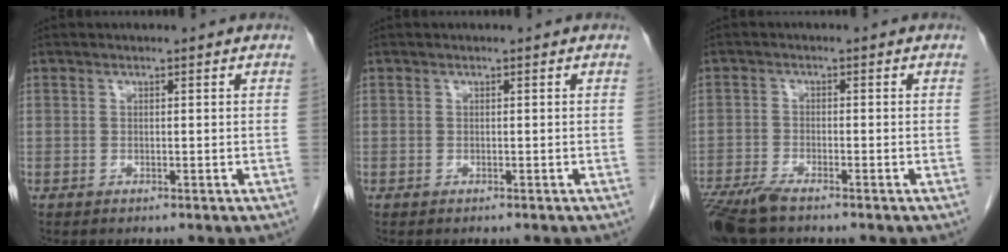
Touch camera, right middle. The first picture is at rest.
{"total": 0.8, "force": [-0.8, 0.2, 0.3], "torque": [-0.006, -0.002, -0.012]}
{"total": 6.3, "force": [-5.1, 1.0, 3.7], "torque": [-0.073, -0.017, -0.095]}